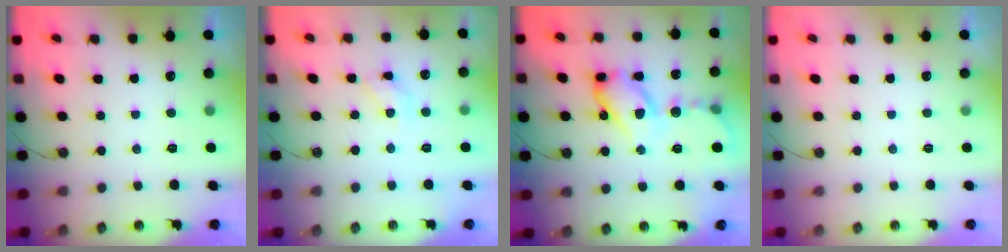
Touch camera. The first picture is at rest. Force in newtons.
{"total": 8.5, "press": 8.5, "slide": 0.2}
{"total": 14.8, "press": 14.7, "slide": 1.6}
{"total": 0.0}